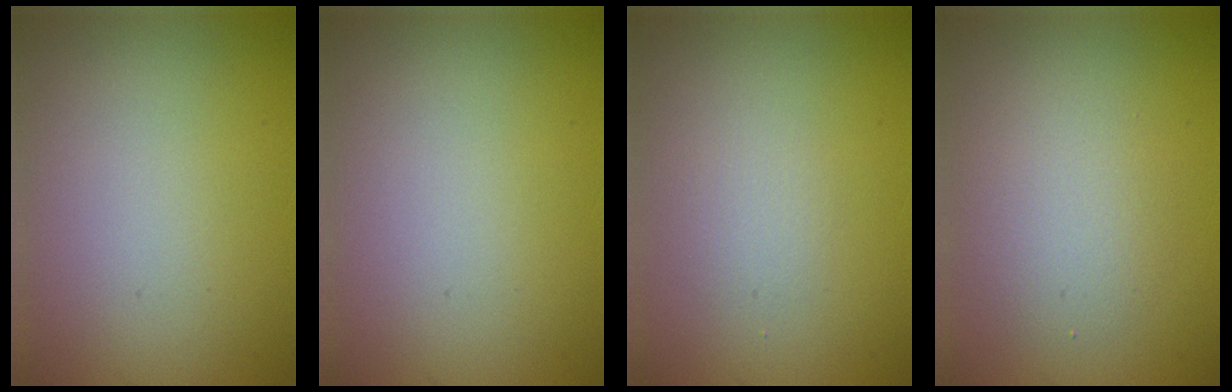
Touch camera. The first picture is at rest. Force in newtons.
{"total": 0.0}
{"total": 1.2, "press": 1.2, "slide": 0.1}
{"total": 2.9, "press": 2.9, "slide": 0.3}